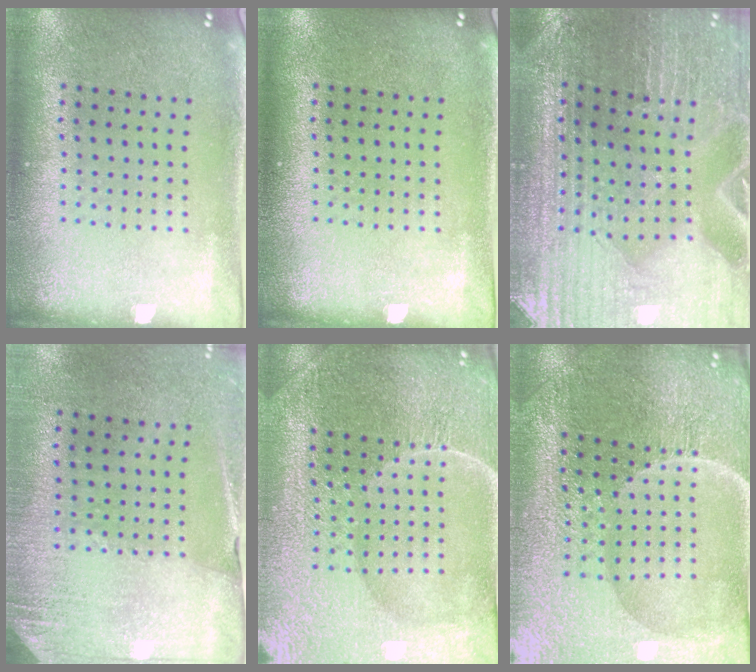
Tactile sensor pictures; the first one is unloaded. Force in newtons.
{"total": 0.0}
{"total": 2.5, "press": 2.4, "slide": 0.4}
{"total": 2.6, "press": 2.4, "slide": 1.0}
{"total": 5.3, "press": 5.0, "slide": 1.8}
{"total": 4.9, "press": 4.7, "slide": 1.3}